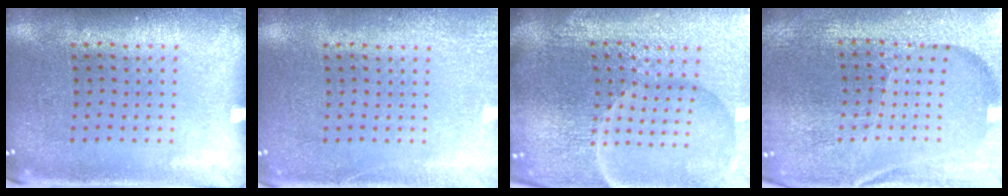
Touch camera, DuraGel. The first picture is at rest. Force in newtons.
{"total": 2.1, "press": 2.1, "slide": 0.3}
{"total": 7.4, "press": 6.4, "slide": 3.6}
{"total": 4.9, "press": 4.6, "slide": 1.6}